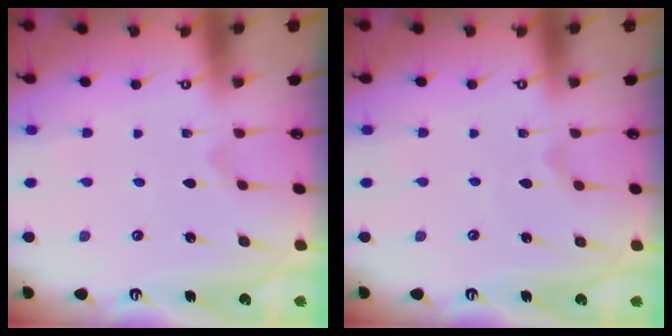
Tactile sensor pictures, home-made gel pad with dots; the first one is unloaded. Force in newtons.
{"total": 2.3, "press": 2.3, "slide": 0.1}